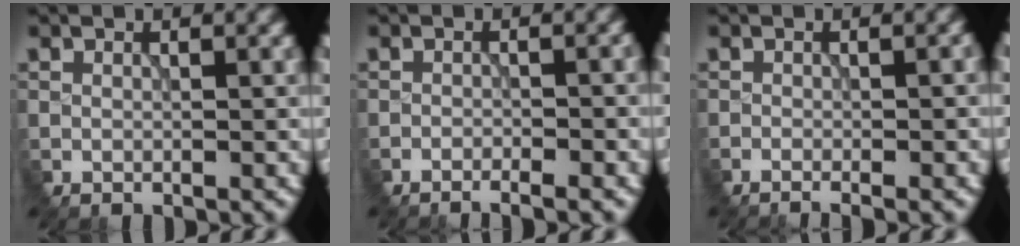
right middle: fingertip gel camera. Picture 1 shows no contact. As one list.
[{"total": 2.2, "force": [-1.7, 0.2, 1.5], "torque": [-0.014, 0.008, -0.023]}, {"total": 2.7, "force": [-0.7, 1.1, 2.3], "torque": [-0.001, 0.008, -0.016]}]